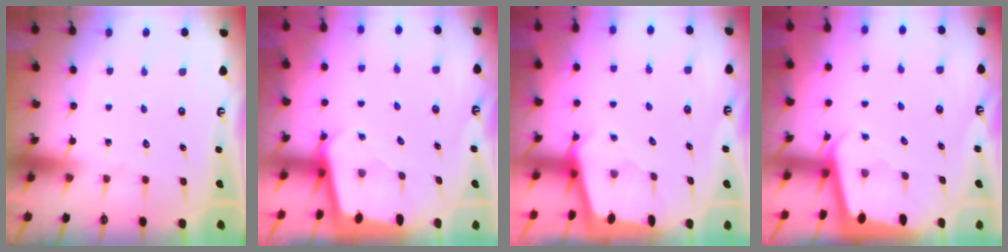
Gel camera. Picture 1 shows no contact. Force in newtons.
{"total": 2.5, "press": 2.5, "slide": 0.1}
{"total": 2.2, "press": 2.2, "slide": 0.3}
{"total": 1.9, "press": 1.9, "slide": 0.1}